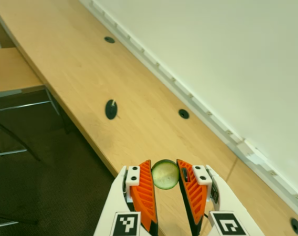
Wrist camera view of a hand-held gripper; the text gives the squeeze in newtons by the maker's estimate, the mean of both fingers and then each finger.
{"total": 9.5, "left": 9.3, "right": 9.6}